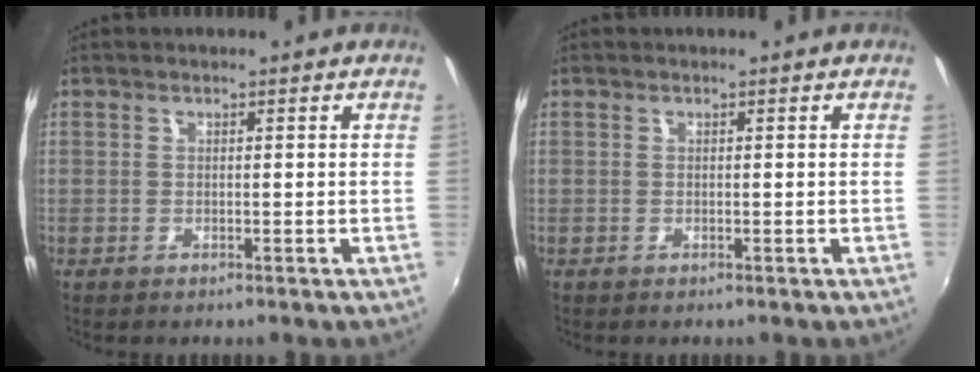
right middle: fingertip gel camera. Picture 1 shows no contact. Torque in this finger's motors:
{"motor_torque": [0.28, -0.12, 0.04, 0.01]}